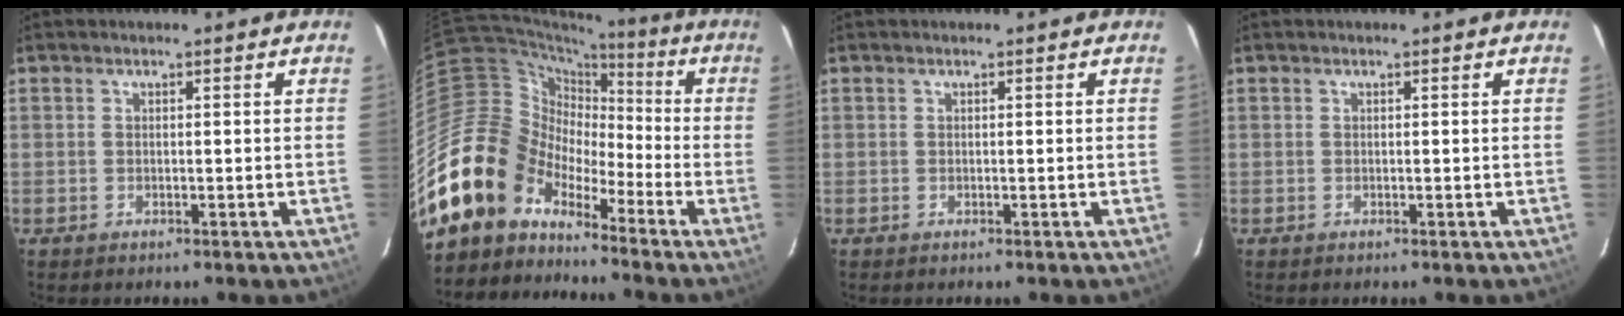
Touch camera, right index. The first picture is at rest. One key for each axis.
{"total": 17.3, "fx": -12.3, "fy": 11.4, "fz": 4.4, "tx": -0.108, "ty": 0.028, "tz": -0.233}
{"total": 0.0}
{"total": 0.0}